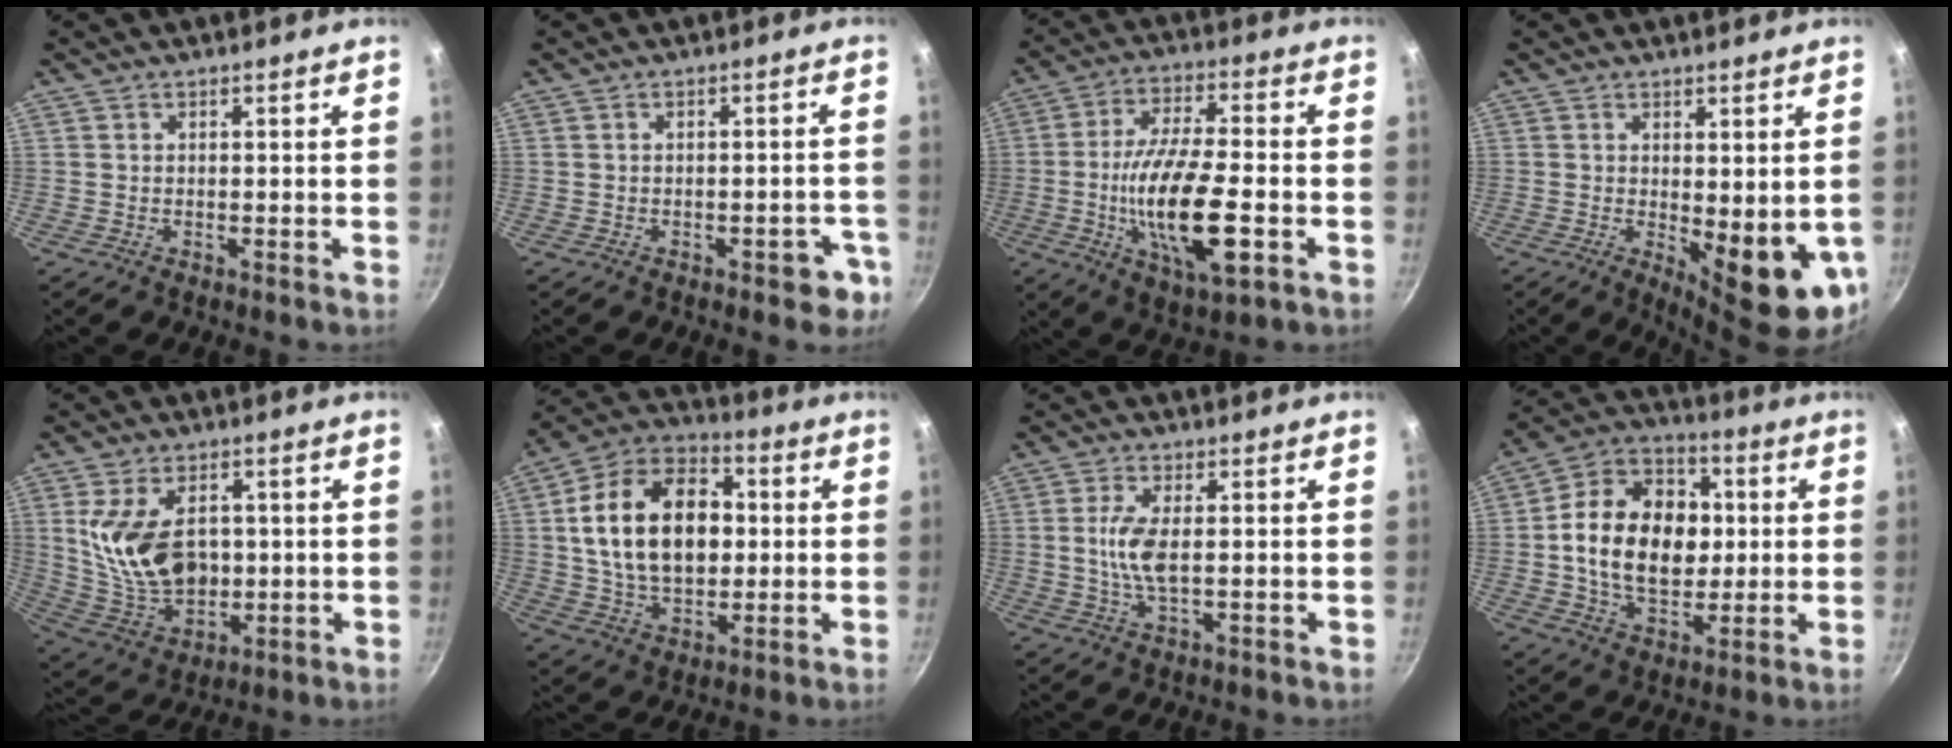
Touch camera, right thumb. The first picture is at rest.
{"total": 4.7, "force": [-2.3, 2.5, 3.4], "torque": [-0.014, 0.024, -0.019]}
{"total": 18.1, "force": [-4.2, 6.0, 16.6], "torque": [-0.304, 0.008, -0.077]}
{"total": 11.4, "force": [-1.3, 4.2, 10.5], "torque": [-0.118, -0.015, -0.004]}
{"total": 15.7, "force": [1.9, 10.4, 11.6], "torque": [-0.191, -0.020, 0.049]}
{"total": 21.1, "force": [2.1, 14.0, 15.6], "torque": [-0.238, 0.019, 0.032]}
{"total": 6.5, "force": [0.3, 2.5, 6.0], "torque": [-0.130, -0.001, 0.004]}
{"total": 19.4, "force": [0.9, 13.8, 13.6], "torque": [-0.192, 0.021, 0.008]}